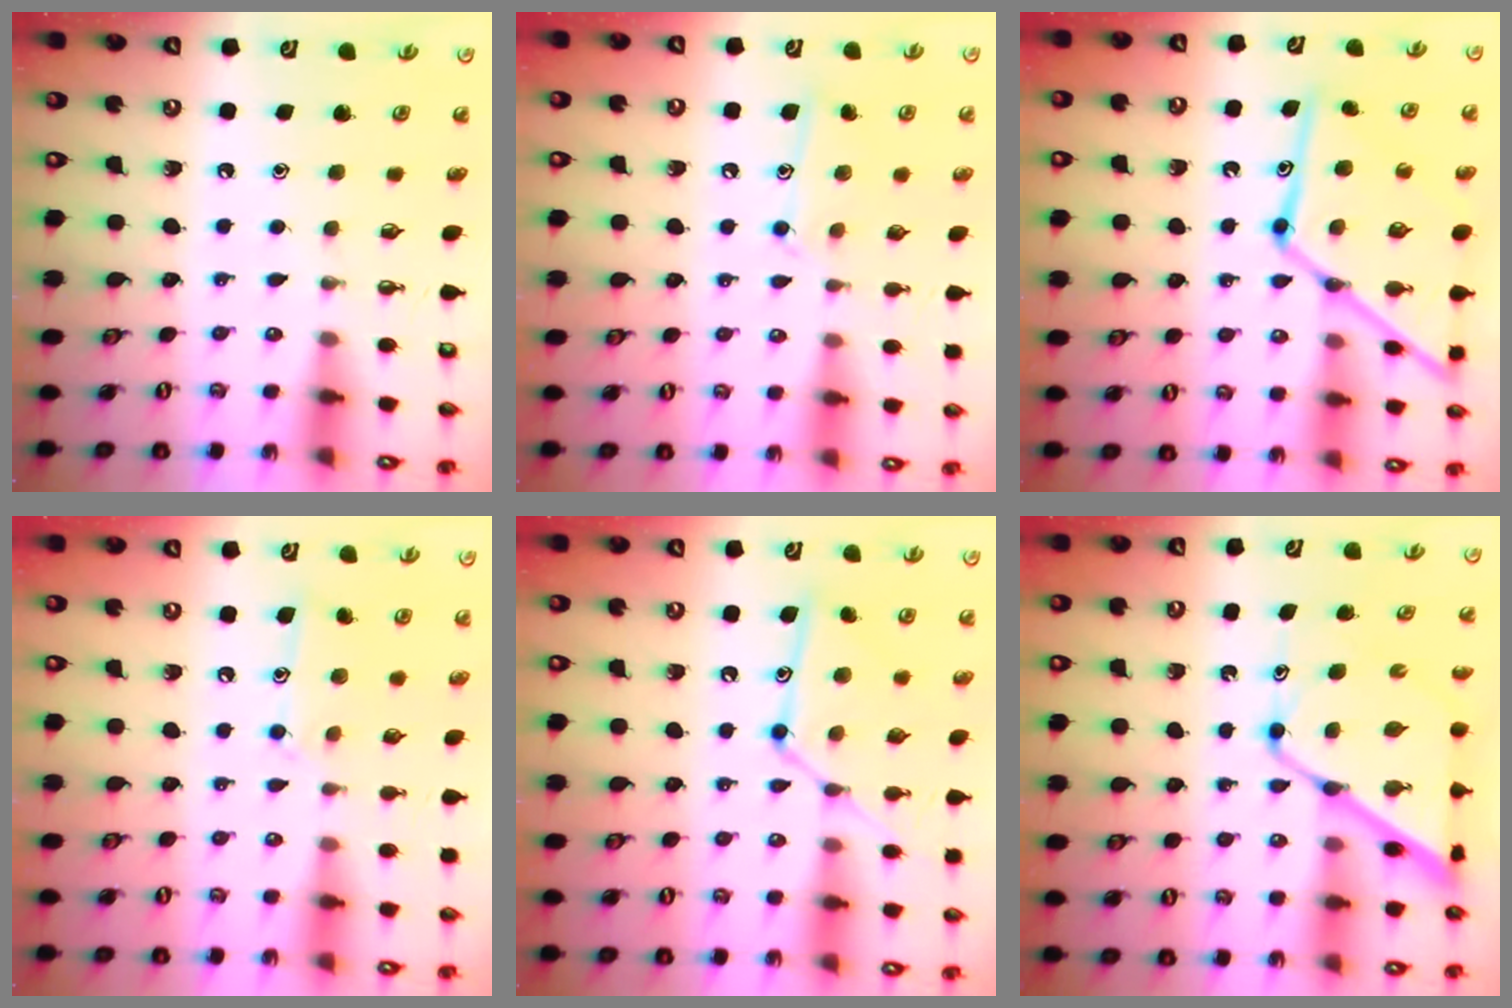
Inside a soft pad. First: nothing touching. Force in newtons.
{"total": 9.5, "press": 9.5, "slide": 0.7}
{"total": 18.0, "press": 17.9, "slide": 1.5}
{"total": 9.4, "press": 9.4, "slide": 0.7}
{"total": 13.2, "press": 13.1, "slide": 0.9}
{"total": 12.8, "press": 12.8, "slide": 0.9}